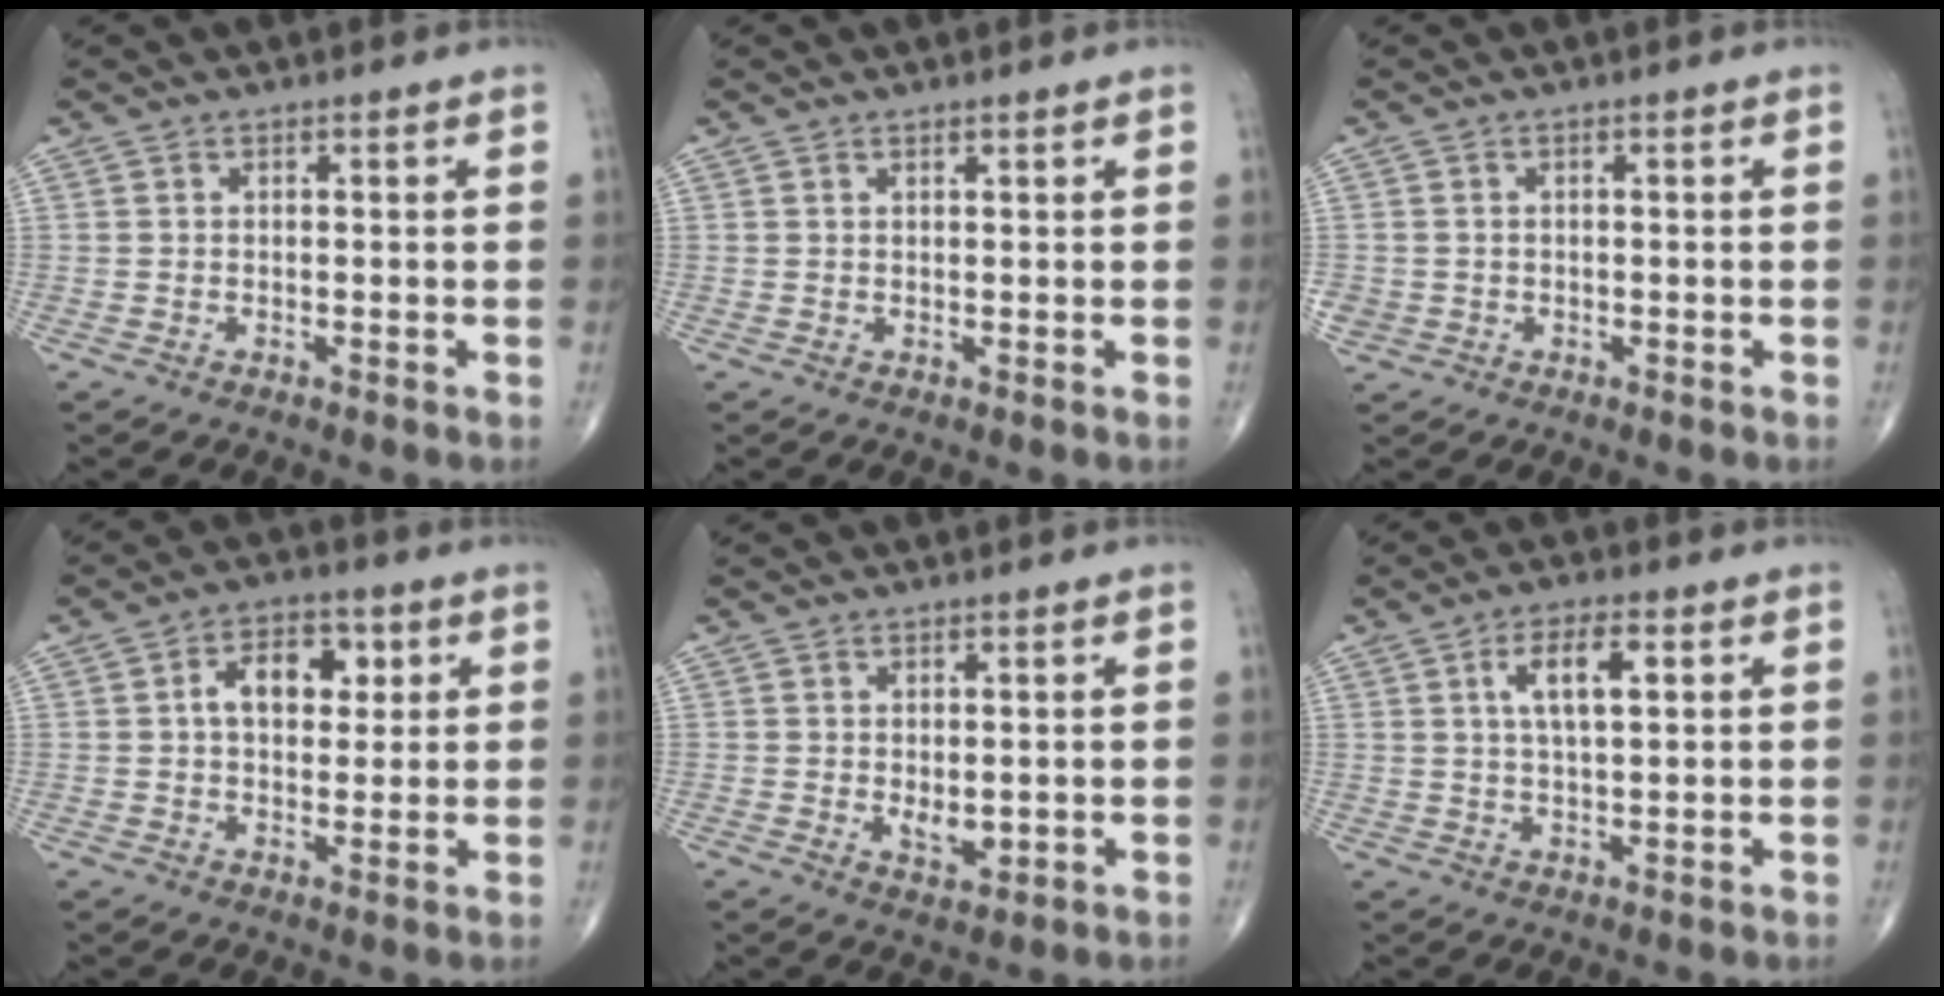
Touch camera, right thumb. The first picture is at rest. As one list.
[{"total": 0.6, "force": [0.5, 0.1, 0.2], "torque": [-0.005, -0.004, 0.008]}, {"total": 2.1, "force": [-0.3, 2.0, 0.6], "torque": [-0.006, 0.003, -0.001]}, {"total": 8.5, "force": [2.0, 5.6, 6.1], "torque": [-0.064, 0.008, 0.027]}, {"total": 3.2, "force": [0.0, 1.8, 2.6], "torque": [-0.029, -0.008, 0.006]}, {"total": 6.8, "force": [2.2, 2.6, 5.9], "torque": [-0.102, -0.001, 0.039]}]